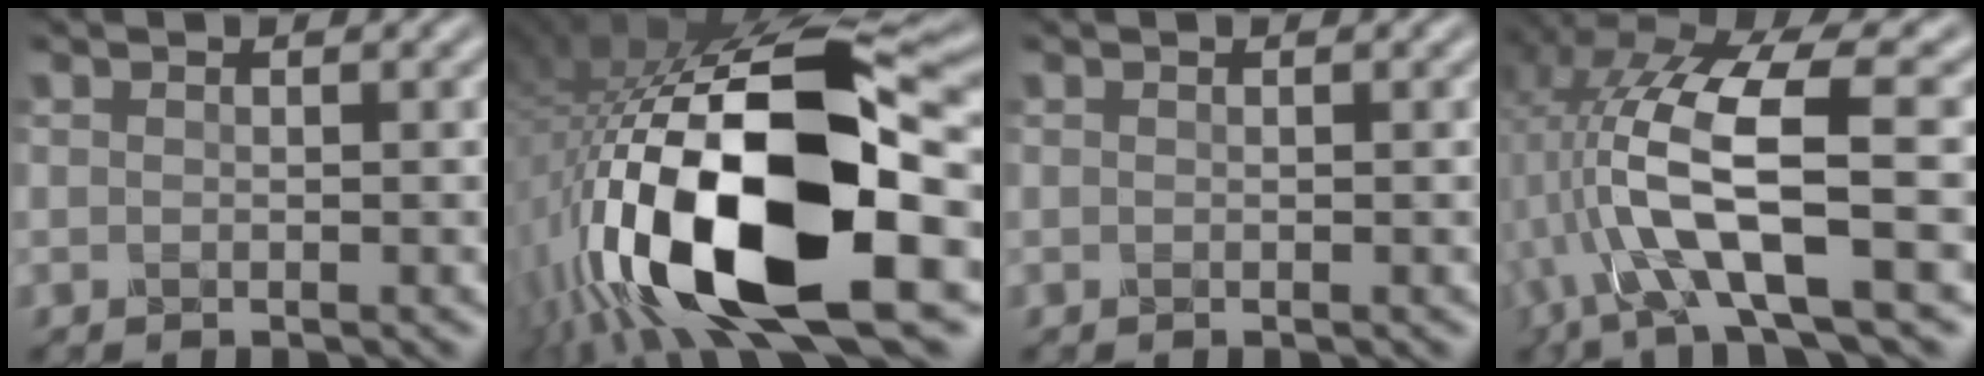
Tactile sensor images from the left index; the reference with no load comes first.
{"total": 20.5, "force": [-4.5, 8.7, 18.0], "torque": [-0.358, 0.001, -0.074]}
{"total": 0.0}
{"total": 10.0, "force": [0.3, 3.2, 9.5], "torque": [-0.190, 0.004, 0.010]}